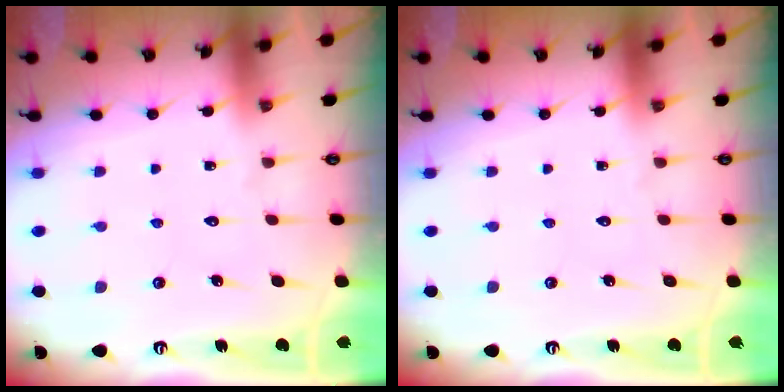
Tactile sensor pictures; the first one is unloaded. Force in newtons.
{"total": 0.0}